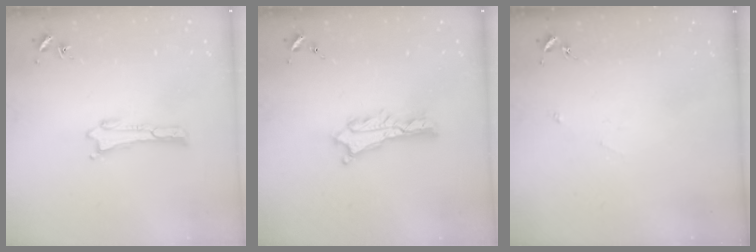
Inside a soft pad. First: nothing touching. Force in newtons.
{"total": 2.7, "press": 2.6, "slide": 0.3}
{"total": 2.5, "press": 2.5, "slide": 0.2}